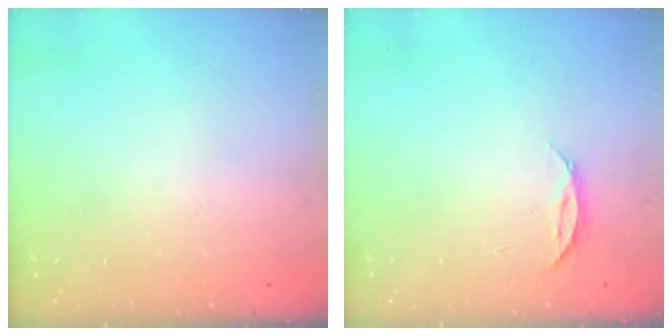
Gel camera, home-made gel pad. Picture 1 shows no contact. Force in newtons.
{"total": 4.0, "press": 3.9, "slide": 0.4}